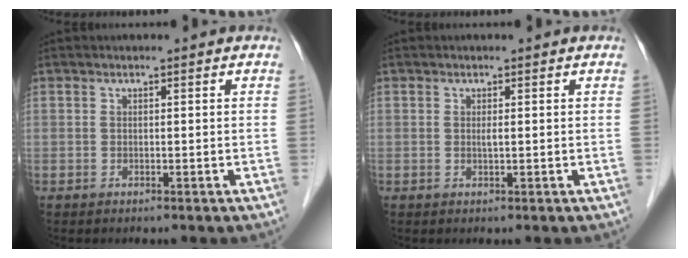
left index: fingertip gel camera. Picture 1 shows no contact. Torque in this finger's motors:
{"motor_torque": [0.08, 0.04, 0.00, 0.00]}